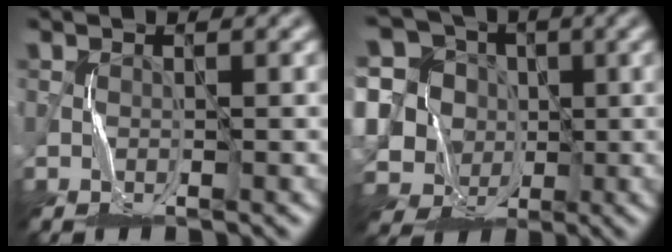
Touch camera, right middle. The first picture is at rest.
{"total": 13.1, "force": [2.7, 11.8, 5.0], "torque": [-0.153, 0.039, 0.027]}